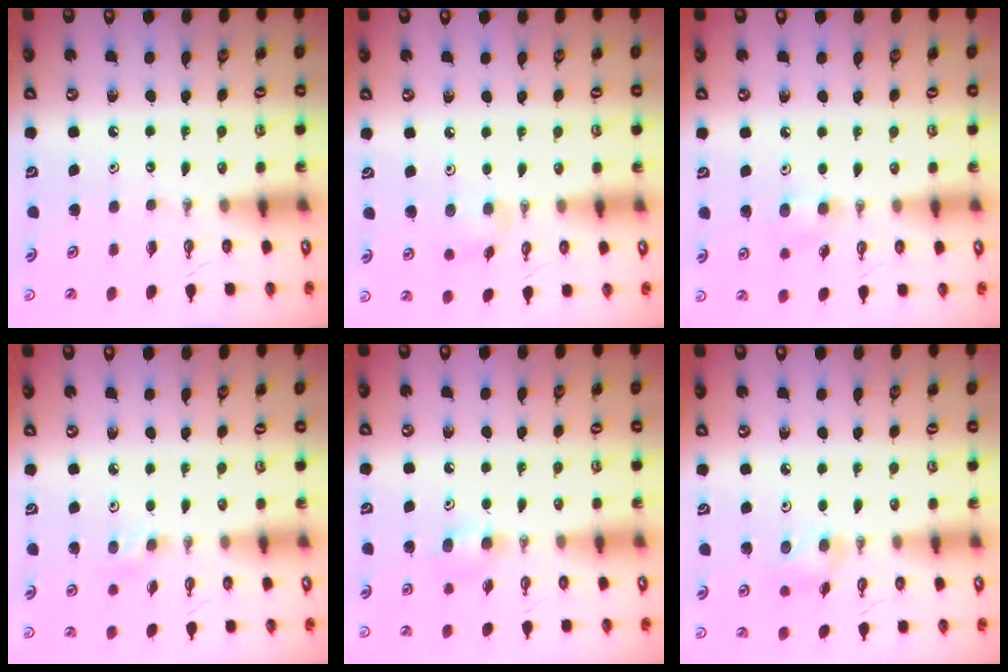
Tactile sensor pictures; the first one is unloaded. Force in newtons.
{"total": 5.2, "press": 5.2, "slide": 0.3}
{"total": 7.2, "press": 7.1, "slide": 0.9}
{"total": 2.6, "press": 2.5, "slide": 0.8}
{"total": 6.2, "press": 6.1, "slide": 0.8}
{"total": 5.8, "press": 5.5, "slide": 2.0}